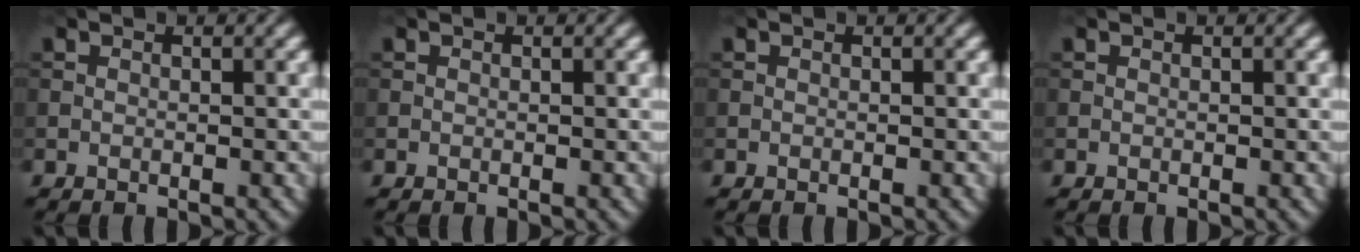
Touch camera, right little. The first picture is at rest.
{"total": 0.0}
{"total": 0.0}
{"total": 0.0}